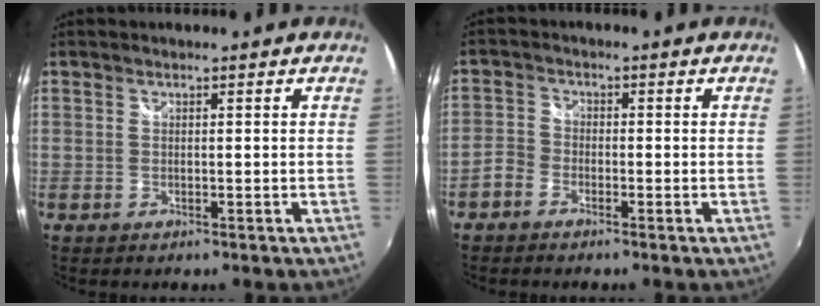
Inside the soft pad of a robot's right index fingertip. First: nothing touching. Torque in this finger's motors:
{"motor_torque": [-0.28, 0.17, -0.61, -0.21]}